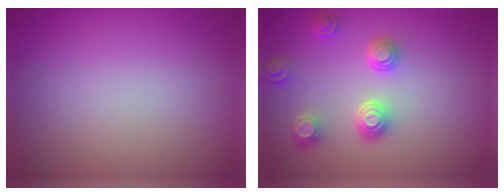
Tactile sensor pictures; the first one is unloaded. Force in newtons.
{"total": 3.9, "press": 3.1, "slide": 2.3}